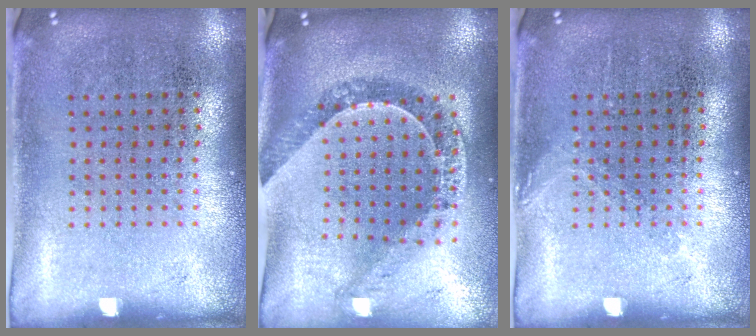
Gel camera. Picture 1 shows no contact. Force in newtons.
{"total": 1.1, "press": 1.1, "slide": 0.3}
{"total": 0.8, "press": 0.8, "slide": 0.2}